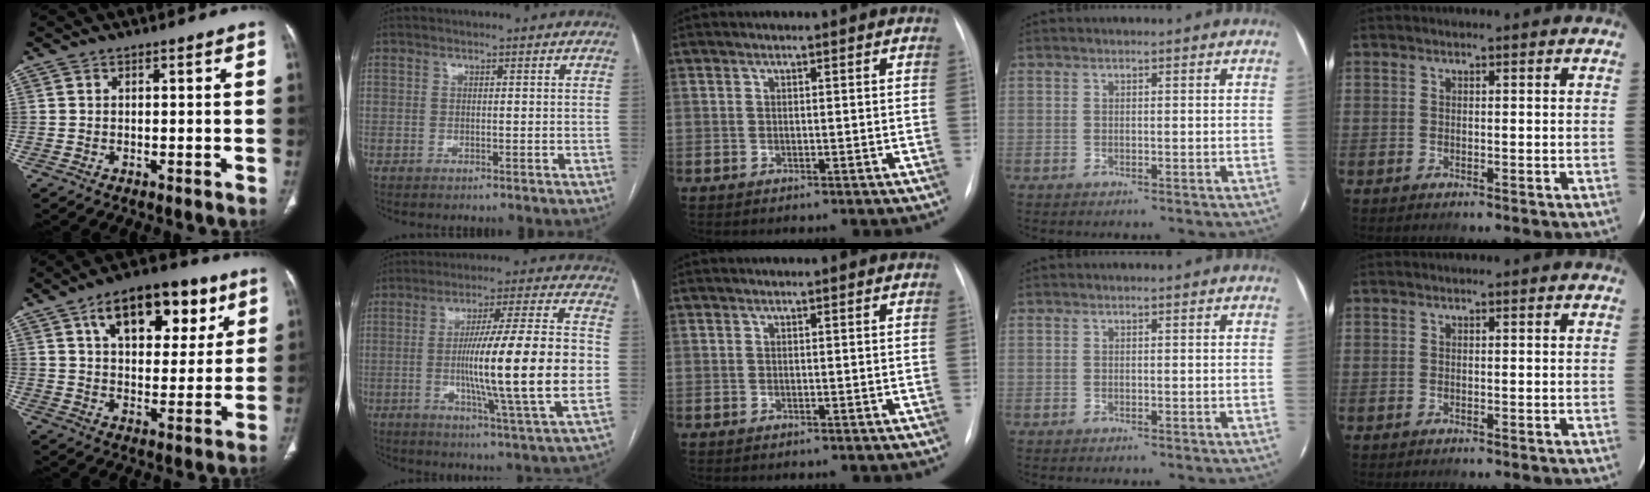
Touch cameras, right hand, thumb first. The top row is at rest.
{"thumb": {"total": 19.7, "force": [9.5, 10.4, 13.8], "torque": [-0.167, -0.015, 0.151]}, "index": {"total": 19.8, "force": [-1.9, -0.1, 19.7], "torque": [-0.307, 0.000, -0.036]}}